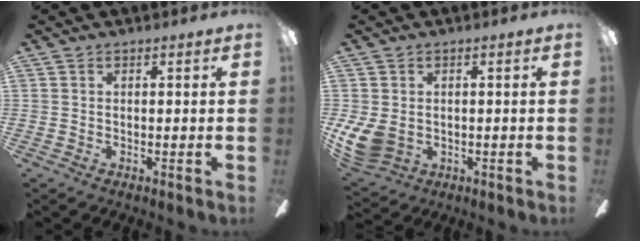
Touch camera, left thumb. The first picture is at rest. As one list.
[{"total": 7.2, "force": [-0.3, 5.6, 4.5], "torque": [-0.102, -0.001, -0.001]}]